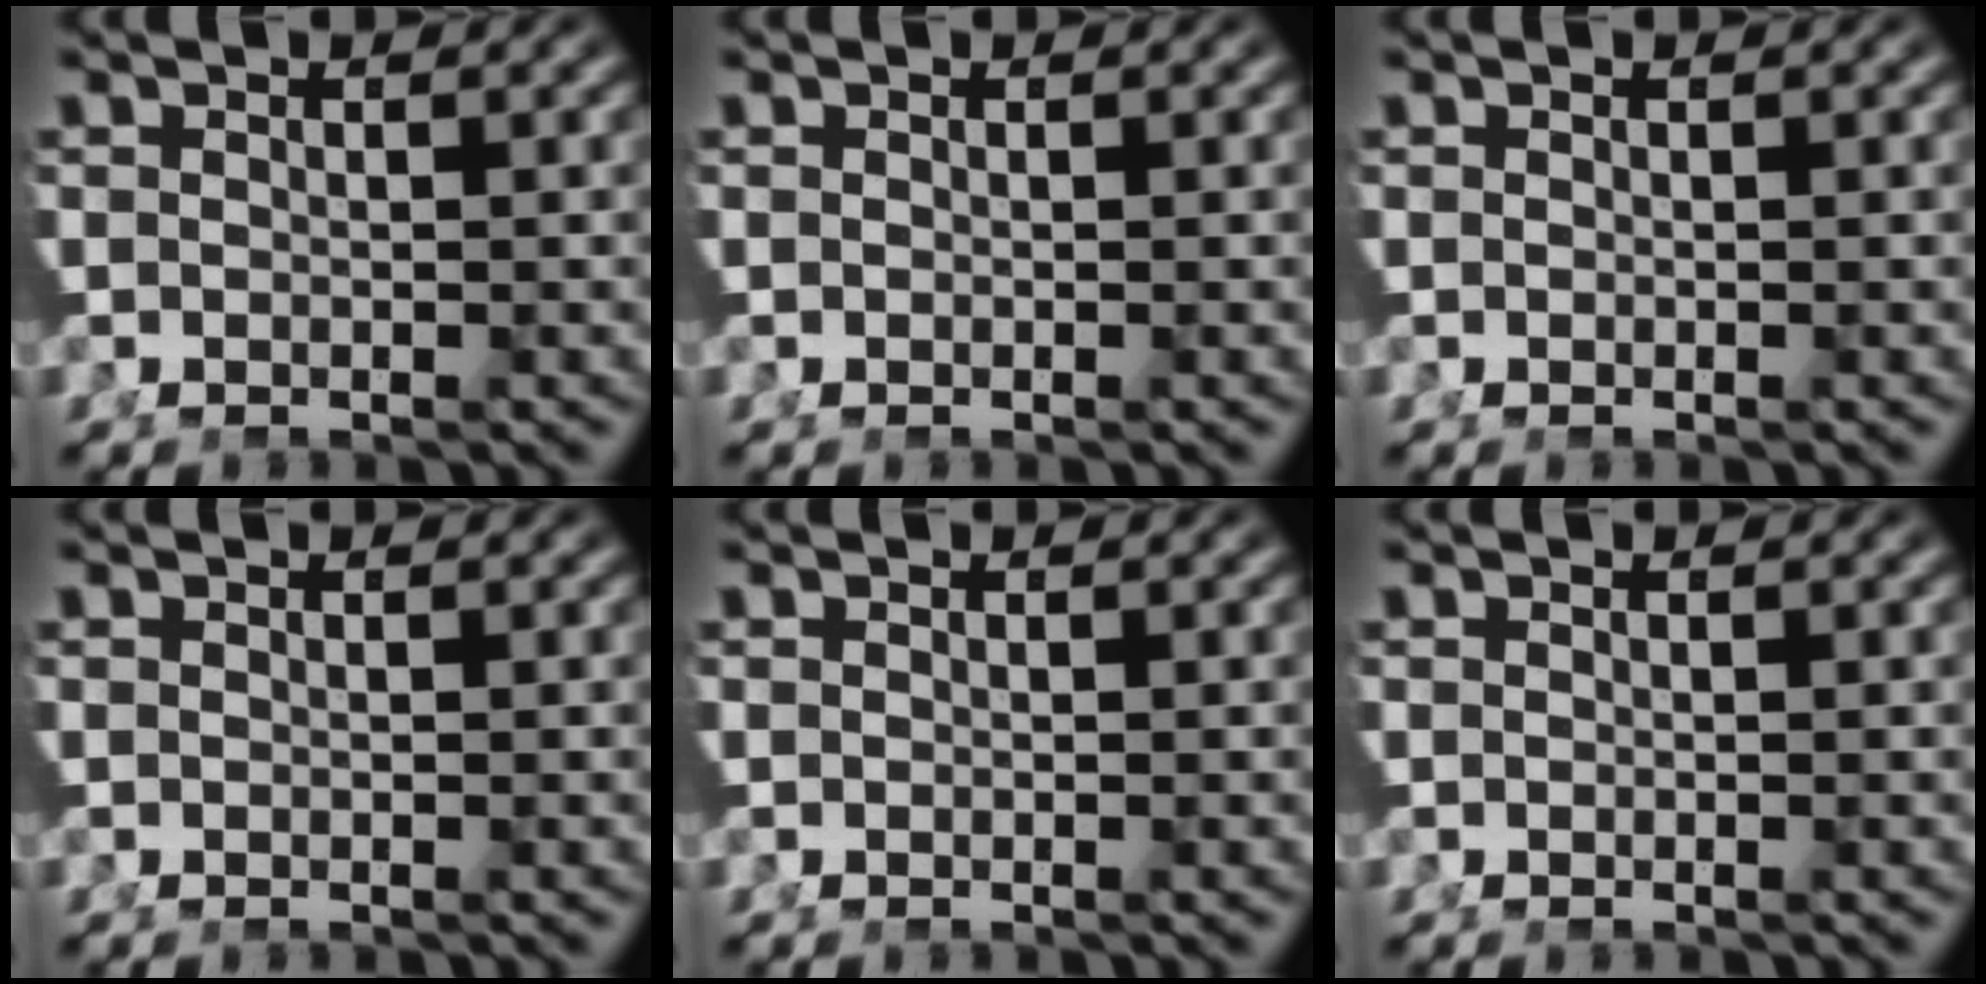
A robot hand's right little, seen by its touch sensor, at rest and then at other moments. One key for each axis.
{"total": 0.0}
{"total": 0.0}
{"total": 0.0}
{"total": 0.0}
{"total": 0.0}